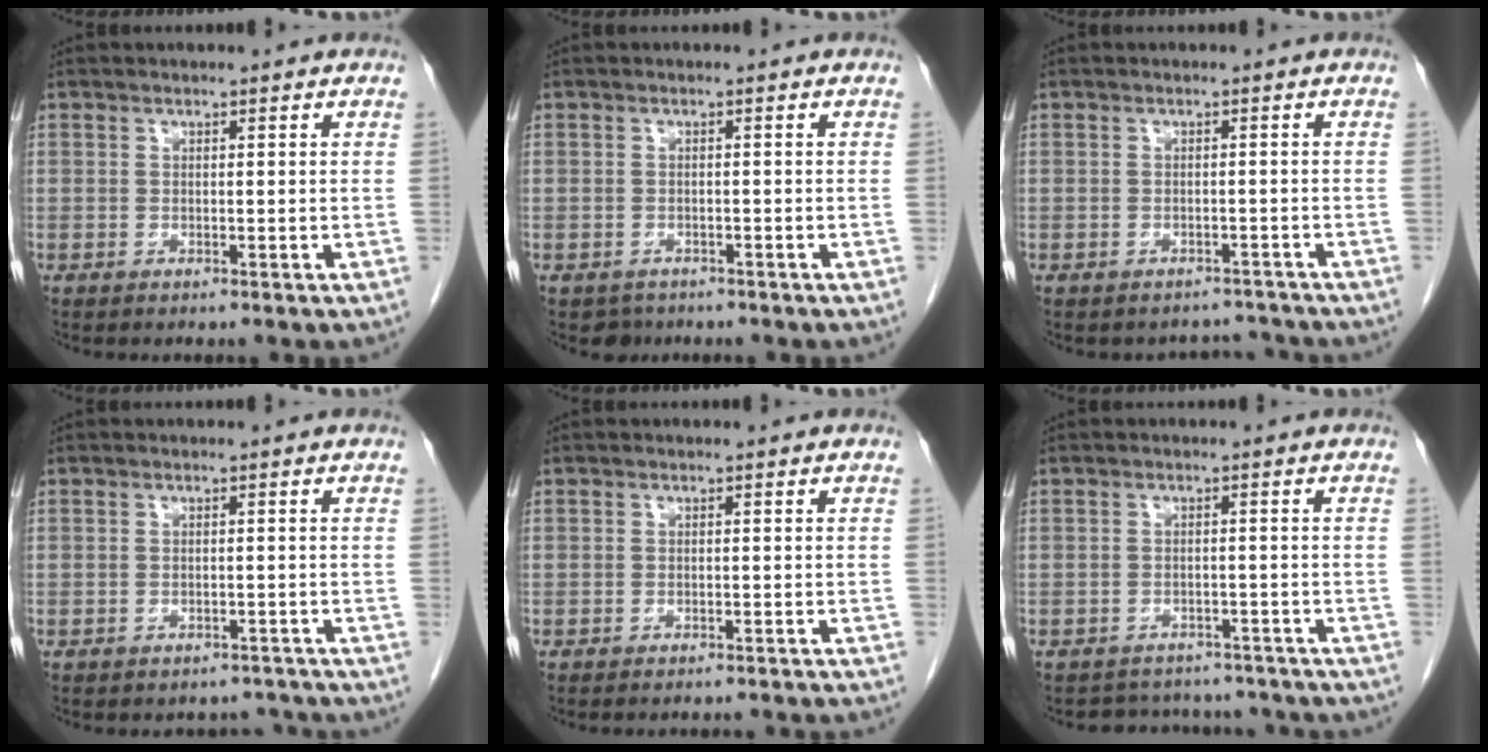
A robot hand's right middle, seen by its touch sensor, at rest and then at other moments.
{"total": 2.0, "force": [-1.5, 1.4, 0.0], "torque": [-0.007, 0.003, -0.022]}
{"total": 3.1, "force": [-2.9, 1.1, -0.7], "torque": [0.014, 0.009, -0.036]}
{"total": 4.6, "force": [-4.2, 1.9, -0.1], "torque": [0.009, 0.009, -0.046]}
{"total": 7.4, "force": [-7.0, 0.8, 2.3], "torque": [-0.026, -0.006, -0.074]}
{"total": 10.4, "force": [-9.6, 3.8, 1.5], "torque": [-0.017, 0.019, -0.104]}